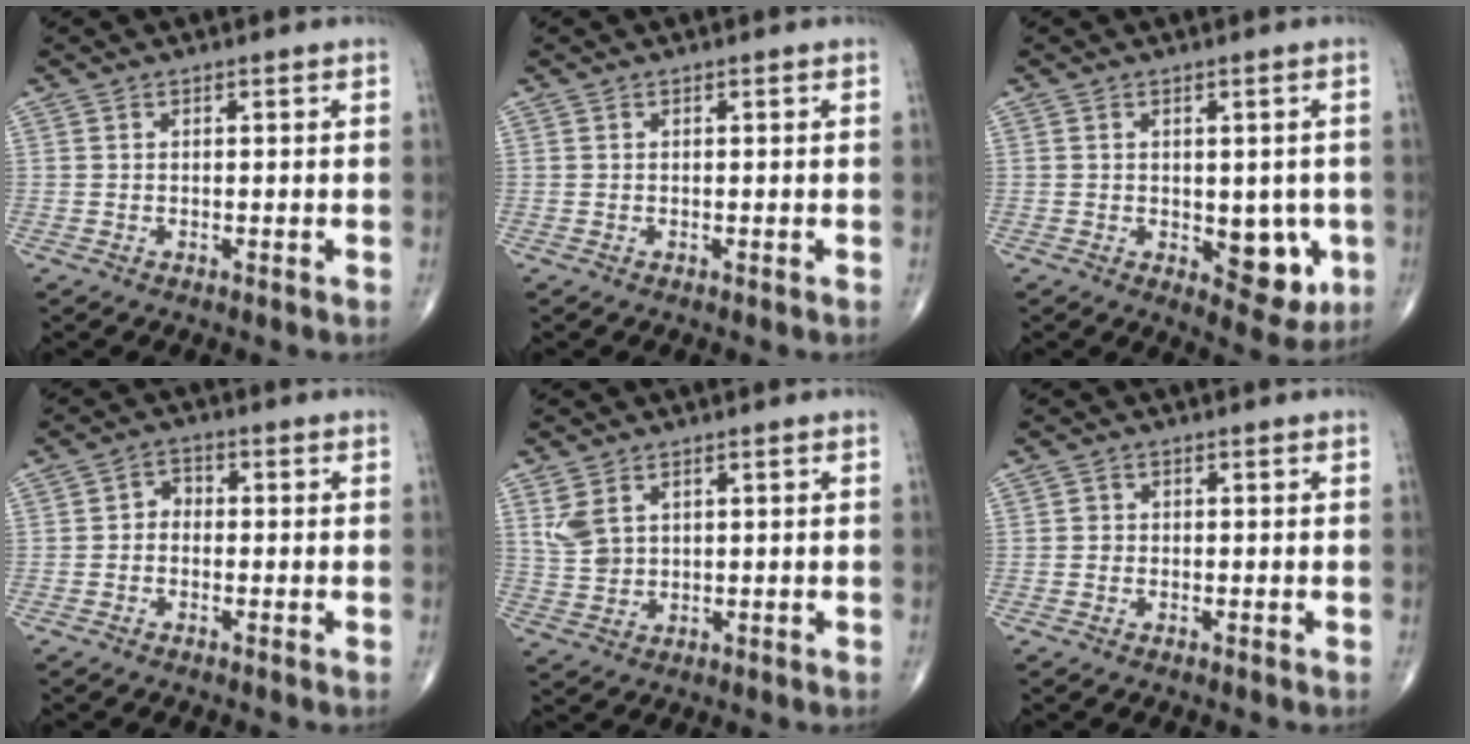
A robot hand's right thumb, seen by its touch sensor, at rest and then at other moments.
{"total": 0.0}
{"total": 8.4, "force": [-1.6, 4.7, 6.8], "torque": [-0.044, -0.010, -0.011]}
{"total": 2.9, "force": [-0.6, 2.3, 1.7], "torque": [-0.011, 0.015, -0.023]}
{"total": 4.8, "force": [2.1, 3.2, 2.8], "torque": [-0.053, -0.006, 0.054]}
{"total": 0.9, "force": [-0.1, 0.9, 0.2], "torque": [0.003, 0.003, -0.003]}